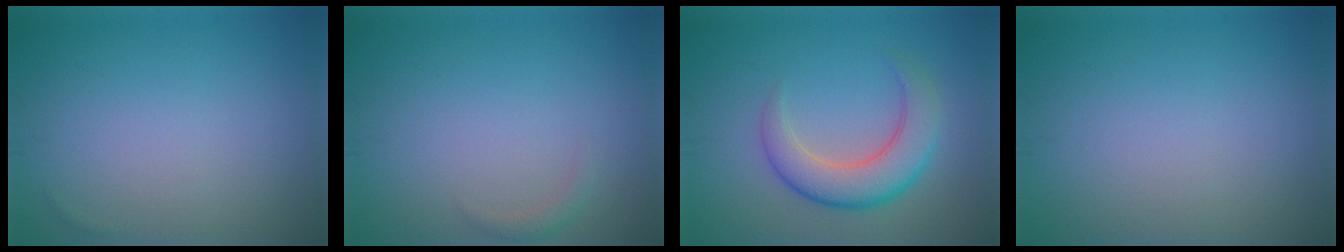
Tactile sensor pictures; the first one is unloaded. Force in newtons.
{"total": 0.8, "press": 0.8, "slide": 0.1}
{"total": 5.1, "press": 5.1, "slide": 0.4}
{"total": 0.0}